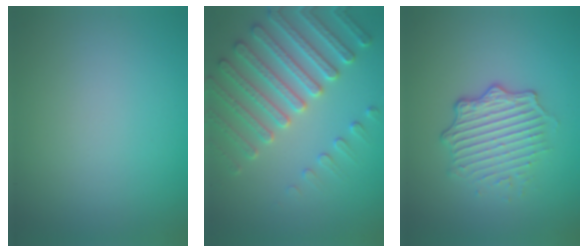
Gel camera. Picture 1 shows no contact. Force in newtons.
{"total": 5.2, "press": 5.0, "slide": 1.4}
{"total": 4.6, "press": 3.3, "slide": 3.3}